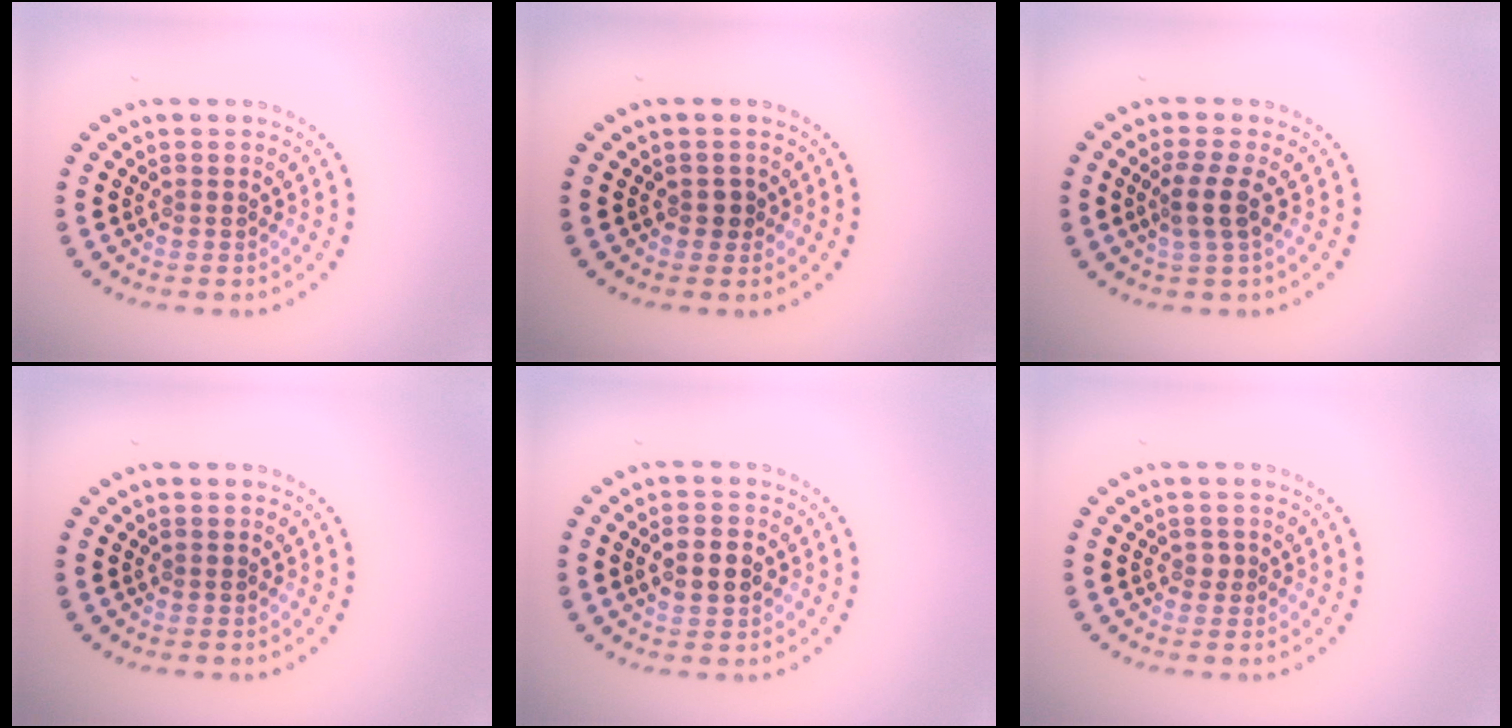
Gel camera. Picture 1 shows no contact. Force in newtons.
{"total": 0.8, "press": 0.7, "slide": 0.4}
{"total": 2.2, "press": 1.8, "slide": 1.3}
{"total": 0.0}
{"total": 2.6, "press": 2.6, "slide": 0.1}
{"total": 0.7, "press": 0.6, "slide": 0.4}